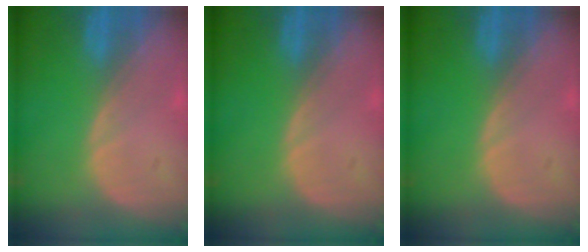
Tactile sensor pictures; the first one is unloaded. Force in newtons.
{"total": 0.0}
{"total": 0.0}